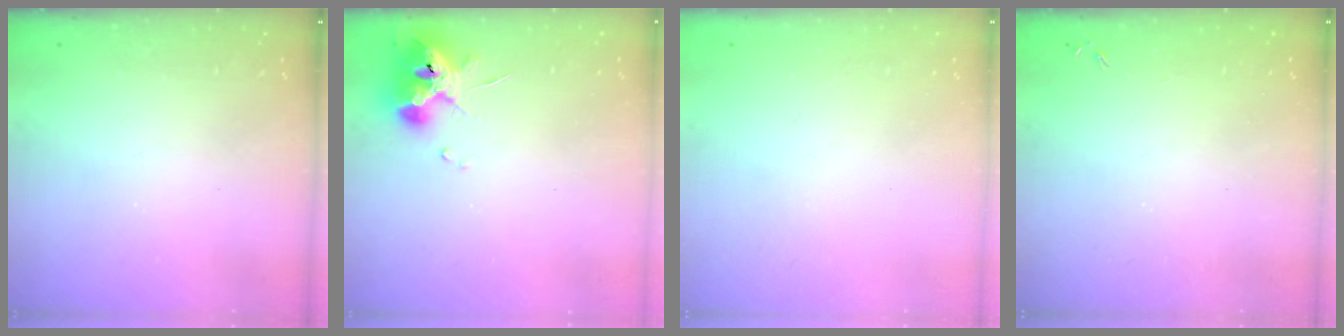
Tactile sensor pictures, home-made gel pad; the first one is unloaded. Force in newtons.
{"total": 11.2, "press": 11.2, "slide": 0.4}
{"total": 0.0}
{"total": 0.0}